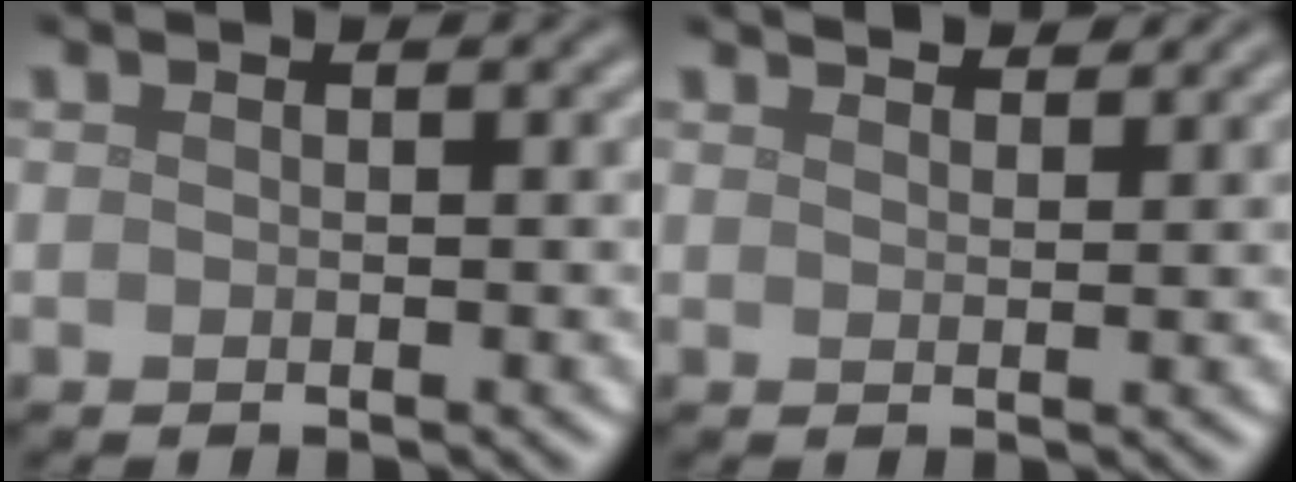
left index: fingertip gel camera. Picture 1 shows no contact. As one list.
[{"total": 3.1, "force": [2.9, 0.5, 1.0], "torque": [-0.006, 0.001, 0.033]}]